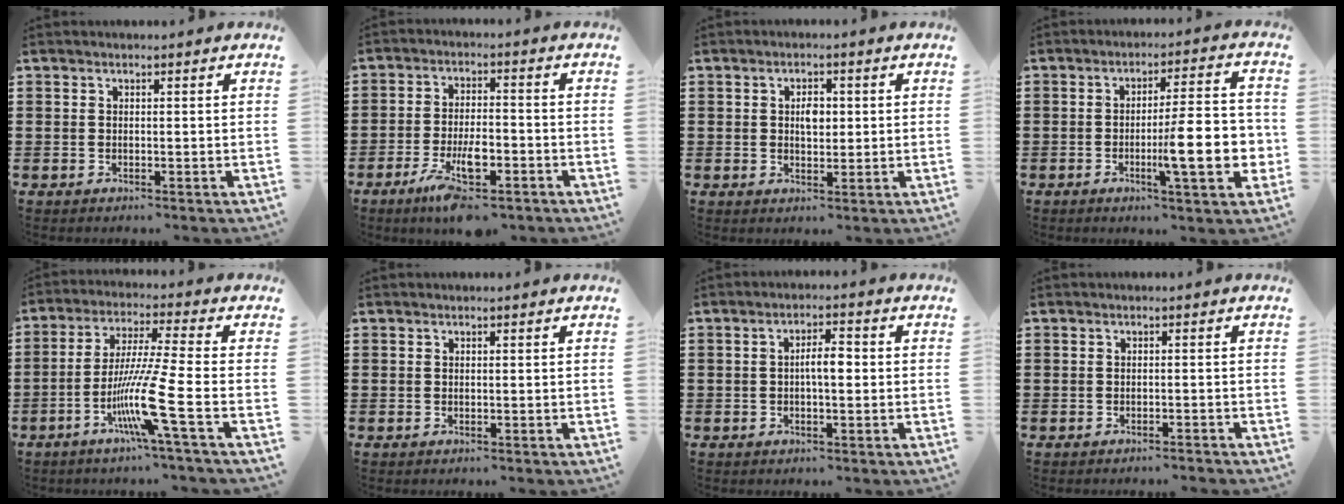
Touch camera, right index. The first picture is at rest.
{"total": 7.1, "force": [-4.0, 2.5, 5.4], "torque": [-0.122, -0.003, -0.078]}
{"total": 2.9, "force": [0.4, 1.6, 2.3], "torque": [-0.032, 0.000, 0.002]}
{"total": 12.5, "force": [-2.6, 2.6, 11.9], "torque": [-0.168, -0.013, -0.048]}
{"total": 11.6, "force": [-4.4, -0.5, 10.7], "torque": [-0.228, -0.023, -0.094]}
{"total": 0.0}
{"total": 3.5, "force": [-0.2, 1.0, 3.3], "torque": [-0.060, 0.004, -0.006]}
{"total": 0.9, "force": [-0.9, -0.1, 0.1], "torque": [-0.005, -0.002, -0.018]}